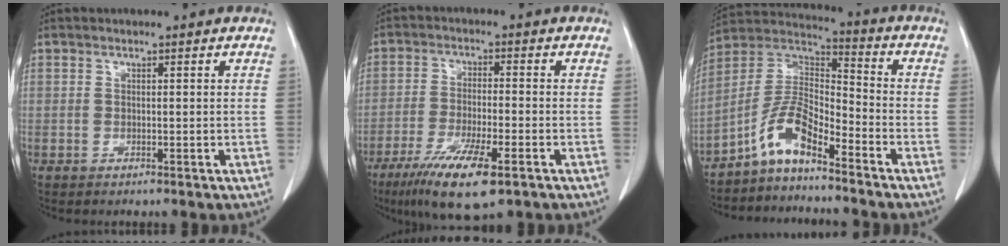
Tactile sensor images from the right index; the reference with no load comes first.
{"total": 11.0, "force": [-6.5, 1.7, 8.8], "torque": [-0.157, -0.026, -0.106]}
{"total": 8.4, "force": [-5.9, 2.1, 5.6], "torque": [-0.122, 0.024, -0.117]}